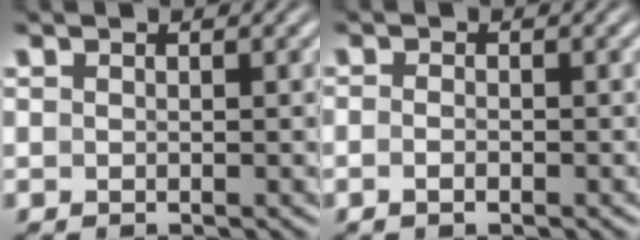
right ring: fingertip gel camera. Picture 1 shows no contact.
{"total": 1.2, "force": [-0.8, 0.4, 0.8], "torque": [-0.021, -0.002, -0.014]}